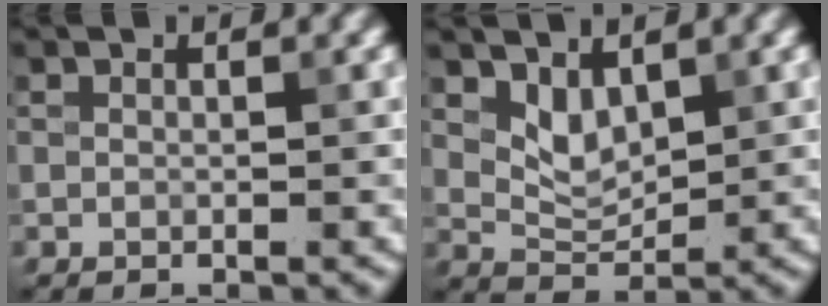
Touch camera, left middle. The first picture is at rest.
{"total": 2.7, "force": [1.4, 1.5, 1.7], "torque": [-0.032, -0.009, 0.032]}